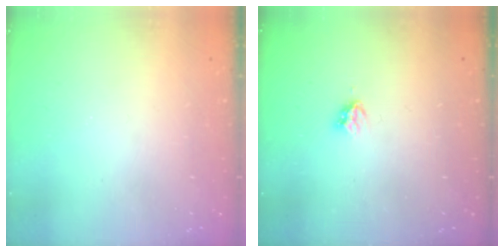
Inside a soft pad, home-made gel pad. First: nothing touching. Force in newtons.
{"total": 3.1, "press": 3.0, "slide": 0.5}